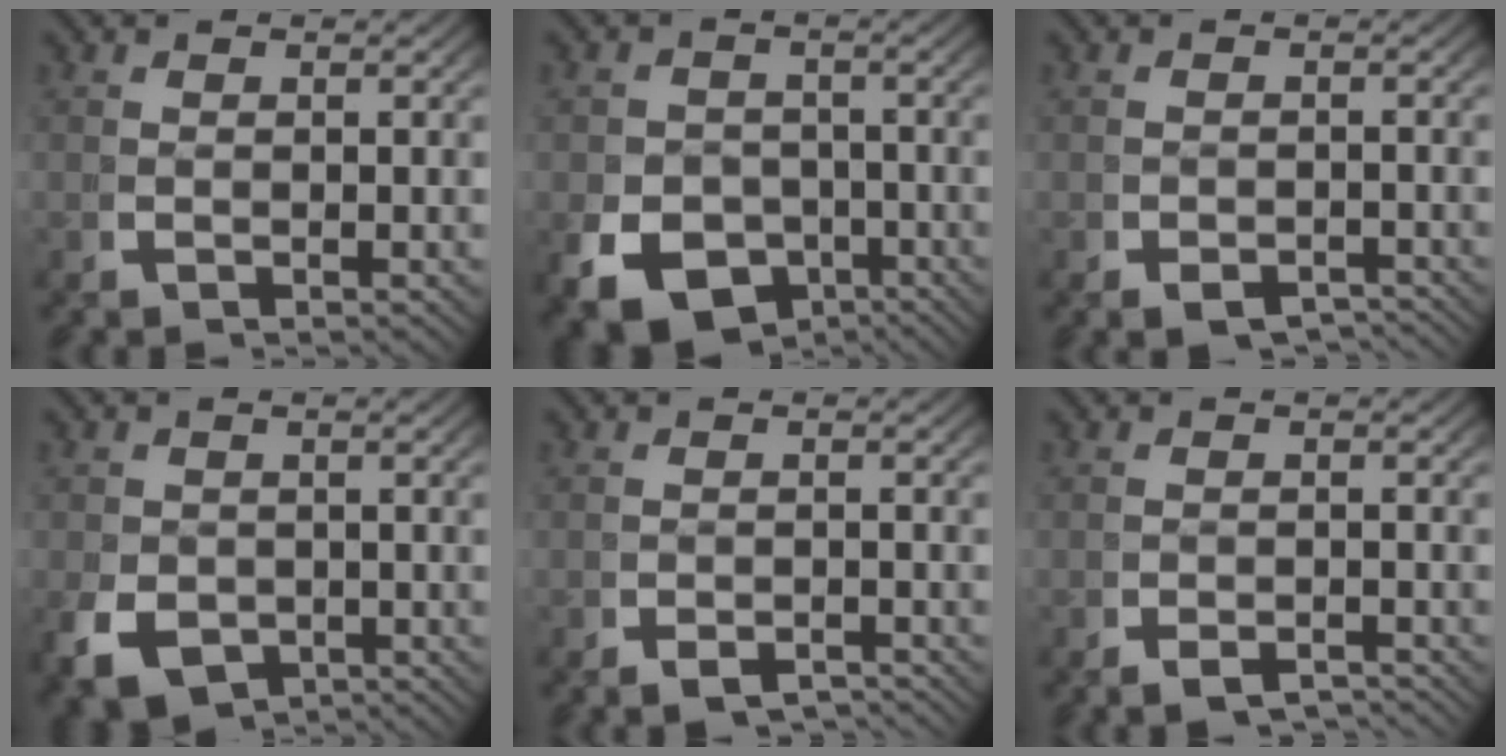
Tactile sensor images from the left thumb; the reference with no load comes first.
{"total": 10.5, "force": [-5.2, 8.2, 4.1], "torque": [-0.082, -0.045, -0.076]}
{"total": 2.8, "force": [-2.5, 0.9, 0.8], "torque": [-0.008, -0.012, -0.035]}
{"total": 5.9, "force": [-2.6, 4.3, 3.1], "torque": [-0.061, -0.034, -0.028]}
{"total": 2.2, "force": [-2.1, 0.5, 0.5], "torque": [-0.004, -0.009, -0.033]}
{"total": 2.5, "force": [-2.3, 0.5, 0.6], "torque": [-0.005, -0.008, -0.037]}